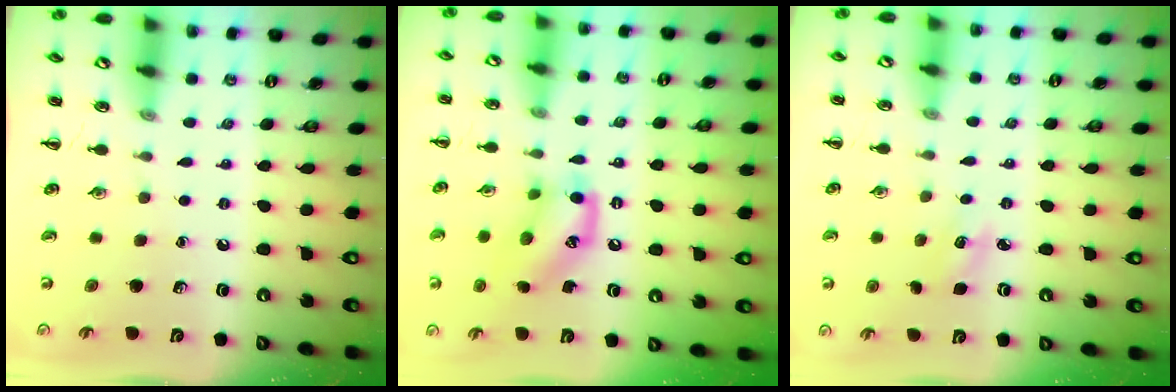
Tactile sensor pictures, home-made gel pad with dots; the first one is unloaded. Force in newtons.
{"total": 12.3, "press": 12.3, "slide": 0.8}
{"total": 3.7, "press": 3.5, "slide": 1.1}